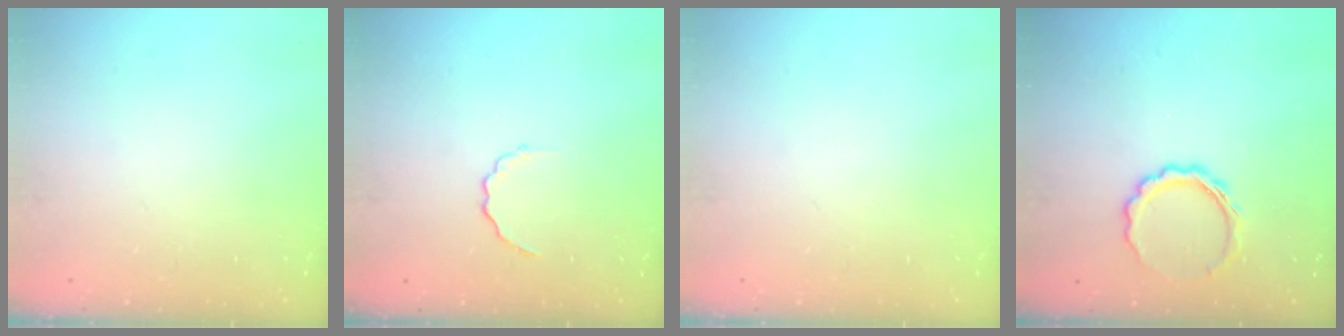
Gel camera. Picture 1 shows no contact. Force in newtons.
{"total": 2.9, "press": 2.8, "slide": 0.8}
{"total": 0.0}
{"total": 7.8, "press": 7.7, "slide": 1.3}